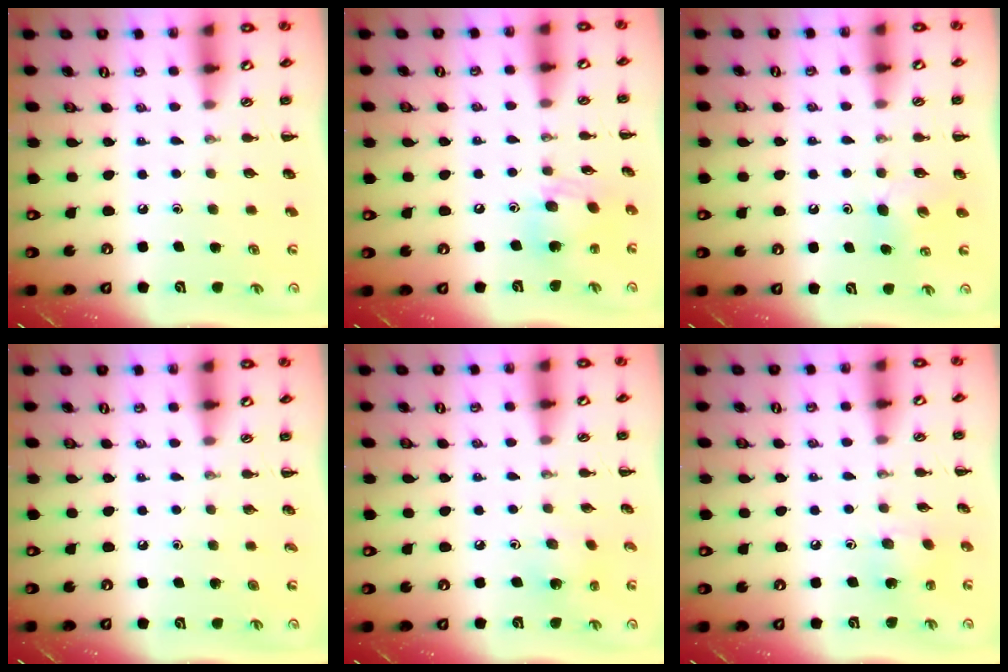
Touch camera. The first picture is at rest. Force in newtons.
{"total": 10.7, "press": 10.6, "slide": 1.3}
{"total": 5.0, "press": 4.8, "slide": 1.4}
{"total": 0.0}
{"total": 2.2, "press": 2.1, "slide": 0.7}
{"total": 3.9, "press": 3.7, "slide": 1.1}